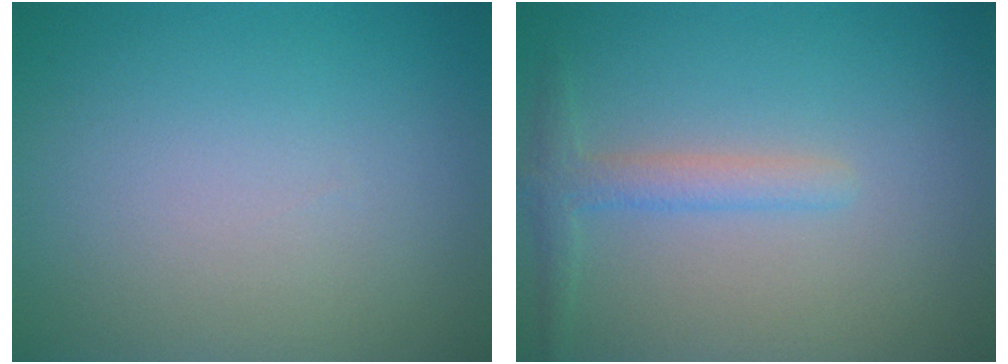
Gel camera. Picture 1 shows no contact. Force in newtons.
{"total": 2.1, "press": 2.1, "slide": 0.1}